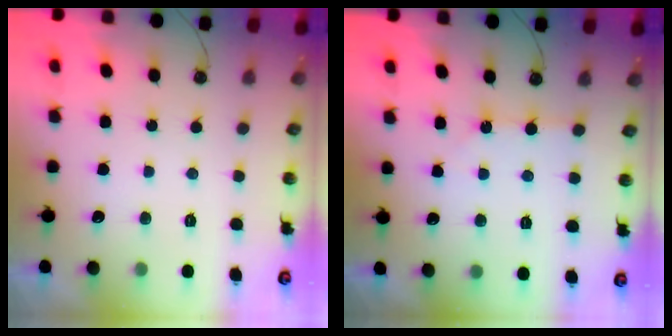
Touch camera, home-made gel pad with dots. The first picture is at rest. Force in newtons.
{"total": 2.5, "press": 2.5, "slide": 0.4}